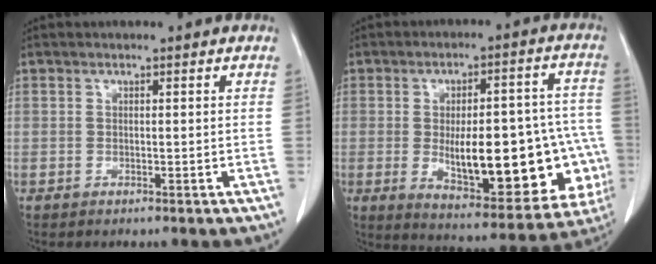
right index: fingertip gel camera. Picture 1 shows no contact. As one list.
[{"total": 23.4, "force": [-4.2, 8.6, 21.4], "torque": [-0.236, 0.024, -0.027]}]